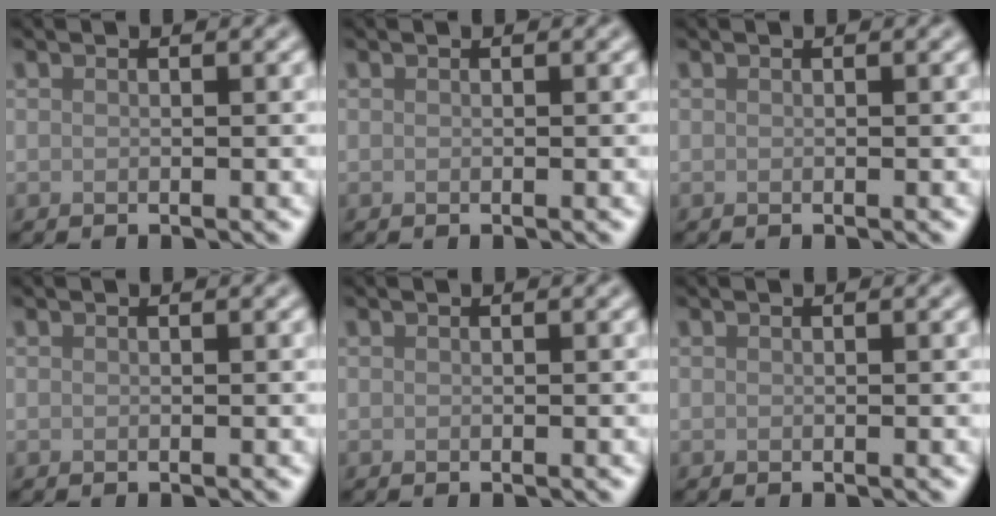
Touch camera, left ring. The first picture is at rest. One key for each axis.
{"total": 0.0}
{"total": 0.0}
{"total": 0.0}
{"total": 0.0}
{"total": 0.0}